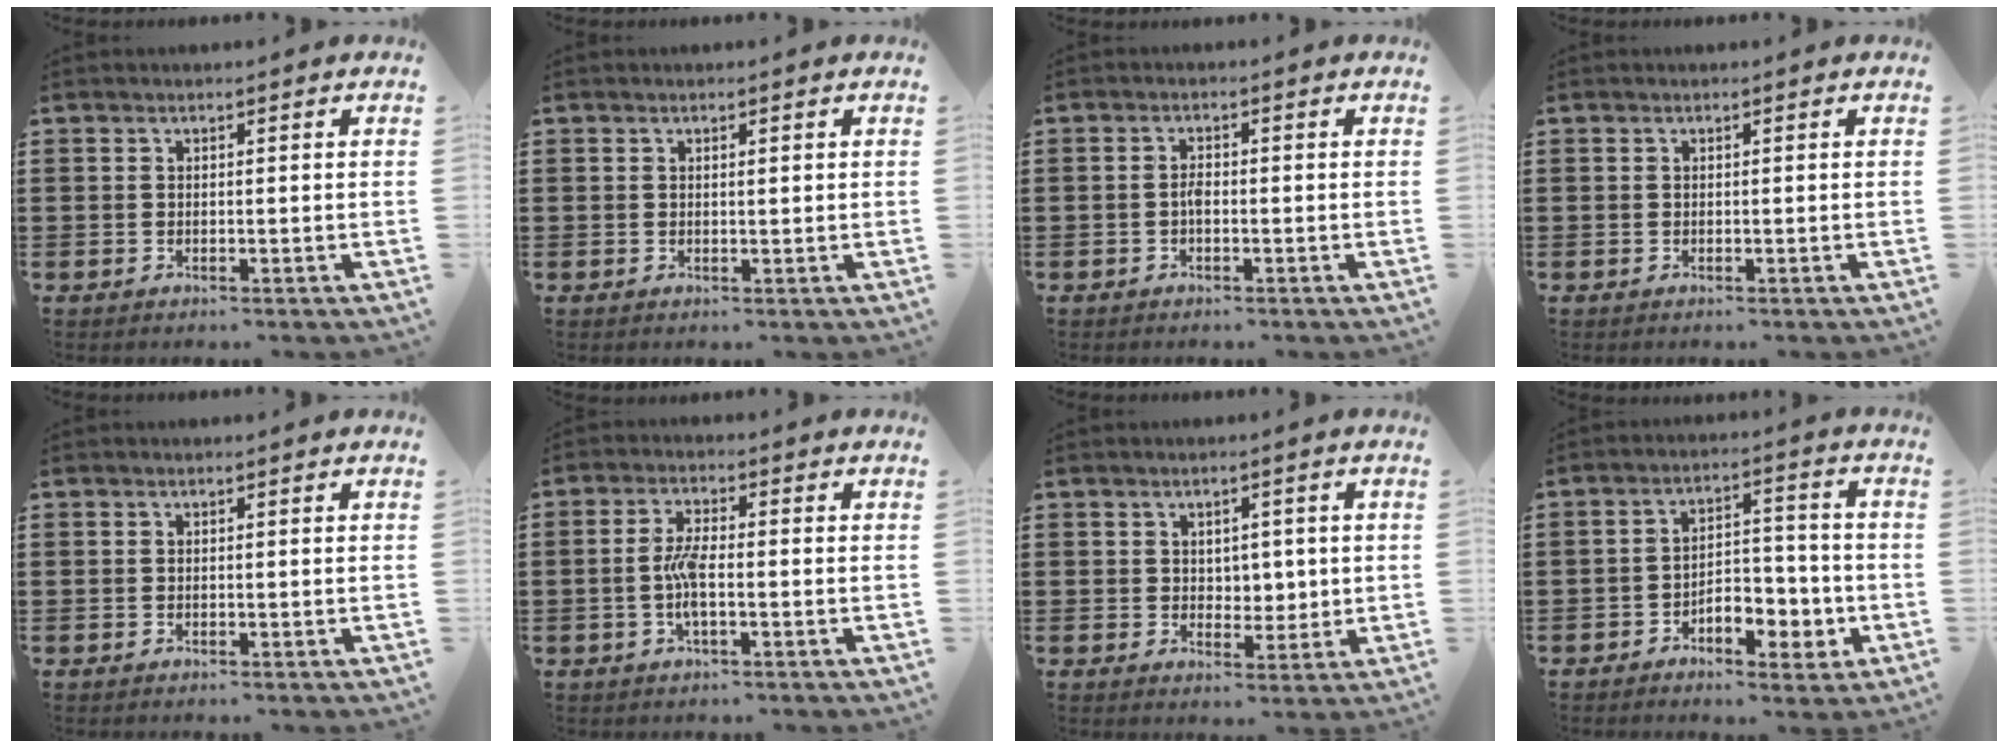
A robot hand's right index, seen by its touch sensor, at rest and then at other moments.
{"total": 0.6, "force": [0.2, 0.1, 0.5], "torque": [-0.011, 0.000, 0.005]}
{"total": 1.6, "force": [-0.5, 0.6, 1.4], "torque": [-0.028, -0.001, -0.009]}
{"total": 0.0}
{"total": 0.0}
{"total": 4.8, "force": [-1.0, 1.2, 4.5], "torque": [-0.095, 0.000, -0.024]}
{"total": 3.3, "force": [1.1, 2.8, 1.5], "torque": [-0.024, 0.005, 0.015]}
{"total": 6.3, "force": [-2.9, 3.6, 4.2], "torque": [-0.064, 0.012, -0.054]}